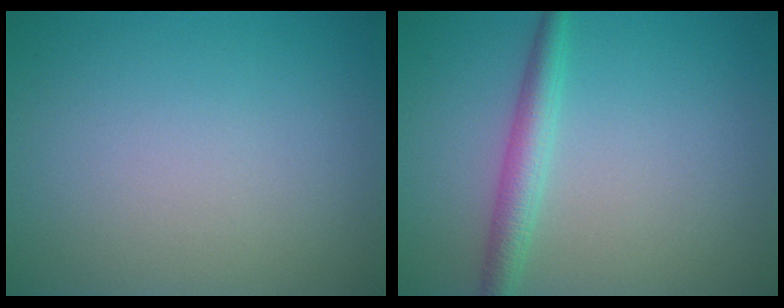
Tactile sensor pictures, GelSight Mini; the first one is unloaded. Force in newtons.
{"total": 2.7, "press": 2.7, "slide": 0.0}